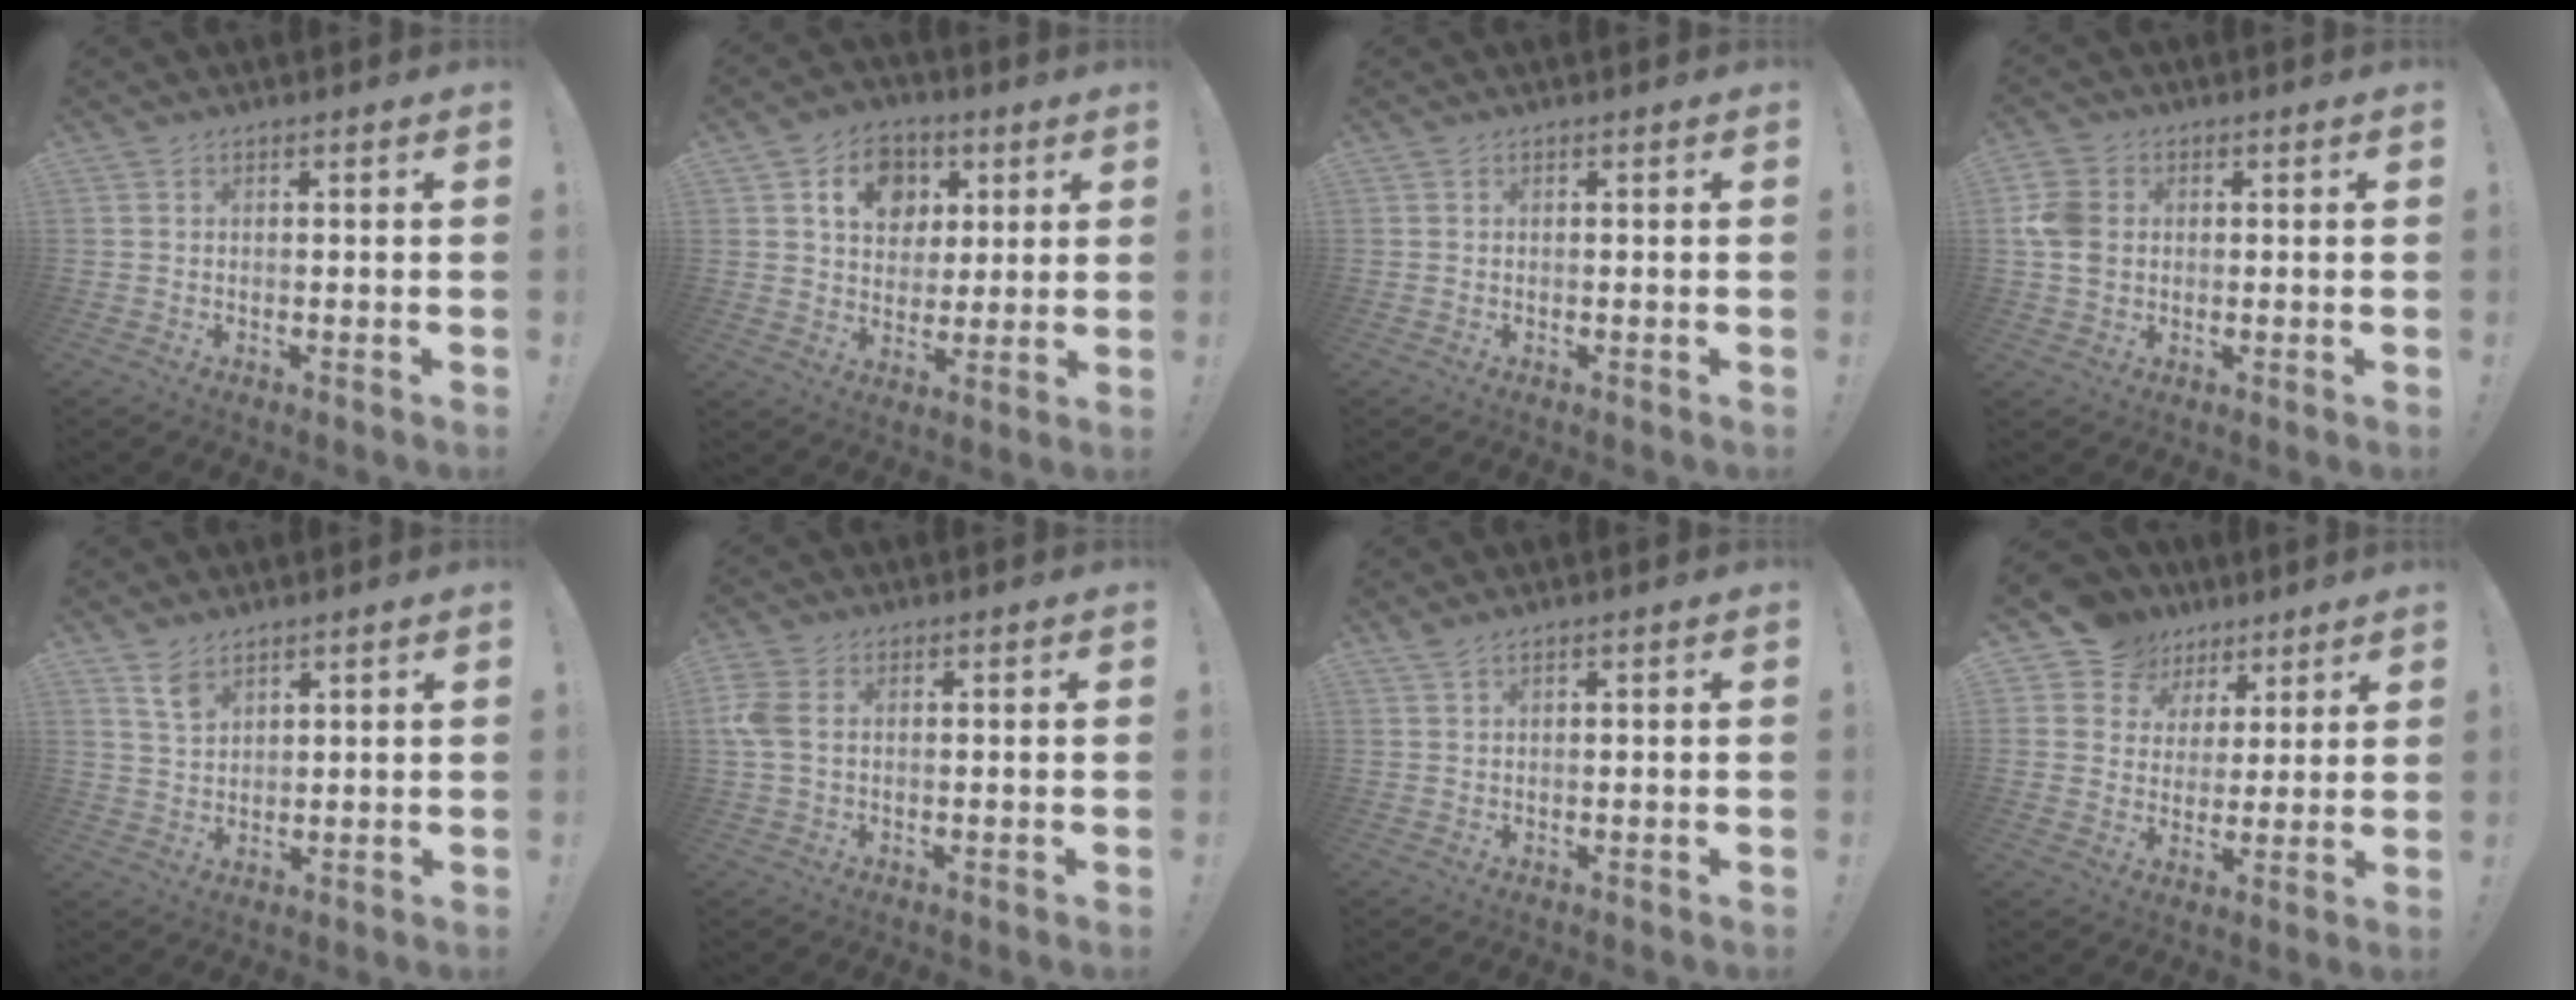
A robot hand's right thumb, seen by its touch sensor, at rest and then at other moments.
{"total": 12.5, "force": [4.8, 9.8, 6.0], "torque": [-0.087, -0.011, 0.093]}
{"total": 0.0}
{"total": 8.8, "force": [0.5, 7.2, 5.0], "torque": [-0.107, 0.012, 0.013]}
{"total": 5.9, "force": [4.1, 3.5, 2.5], "torque": [-0.038, -0.022, 0.076]}
{"total": 5.4, "force": [0.8, 3.6, 4.0], "torque": [-0.105, 0.002, 0.012]}
{"total": 1.2, "force": [0.9, 0.0, 0.7], "torque": [-0.018, 0.001, 0.018]}
{"total": 9.9, "force": [5.6, 8.0, 1.9], "torque": [-0.040, -0.037, 0.114]}